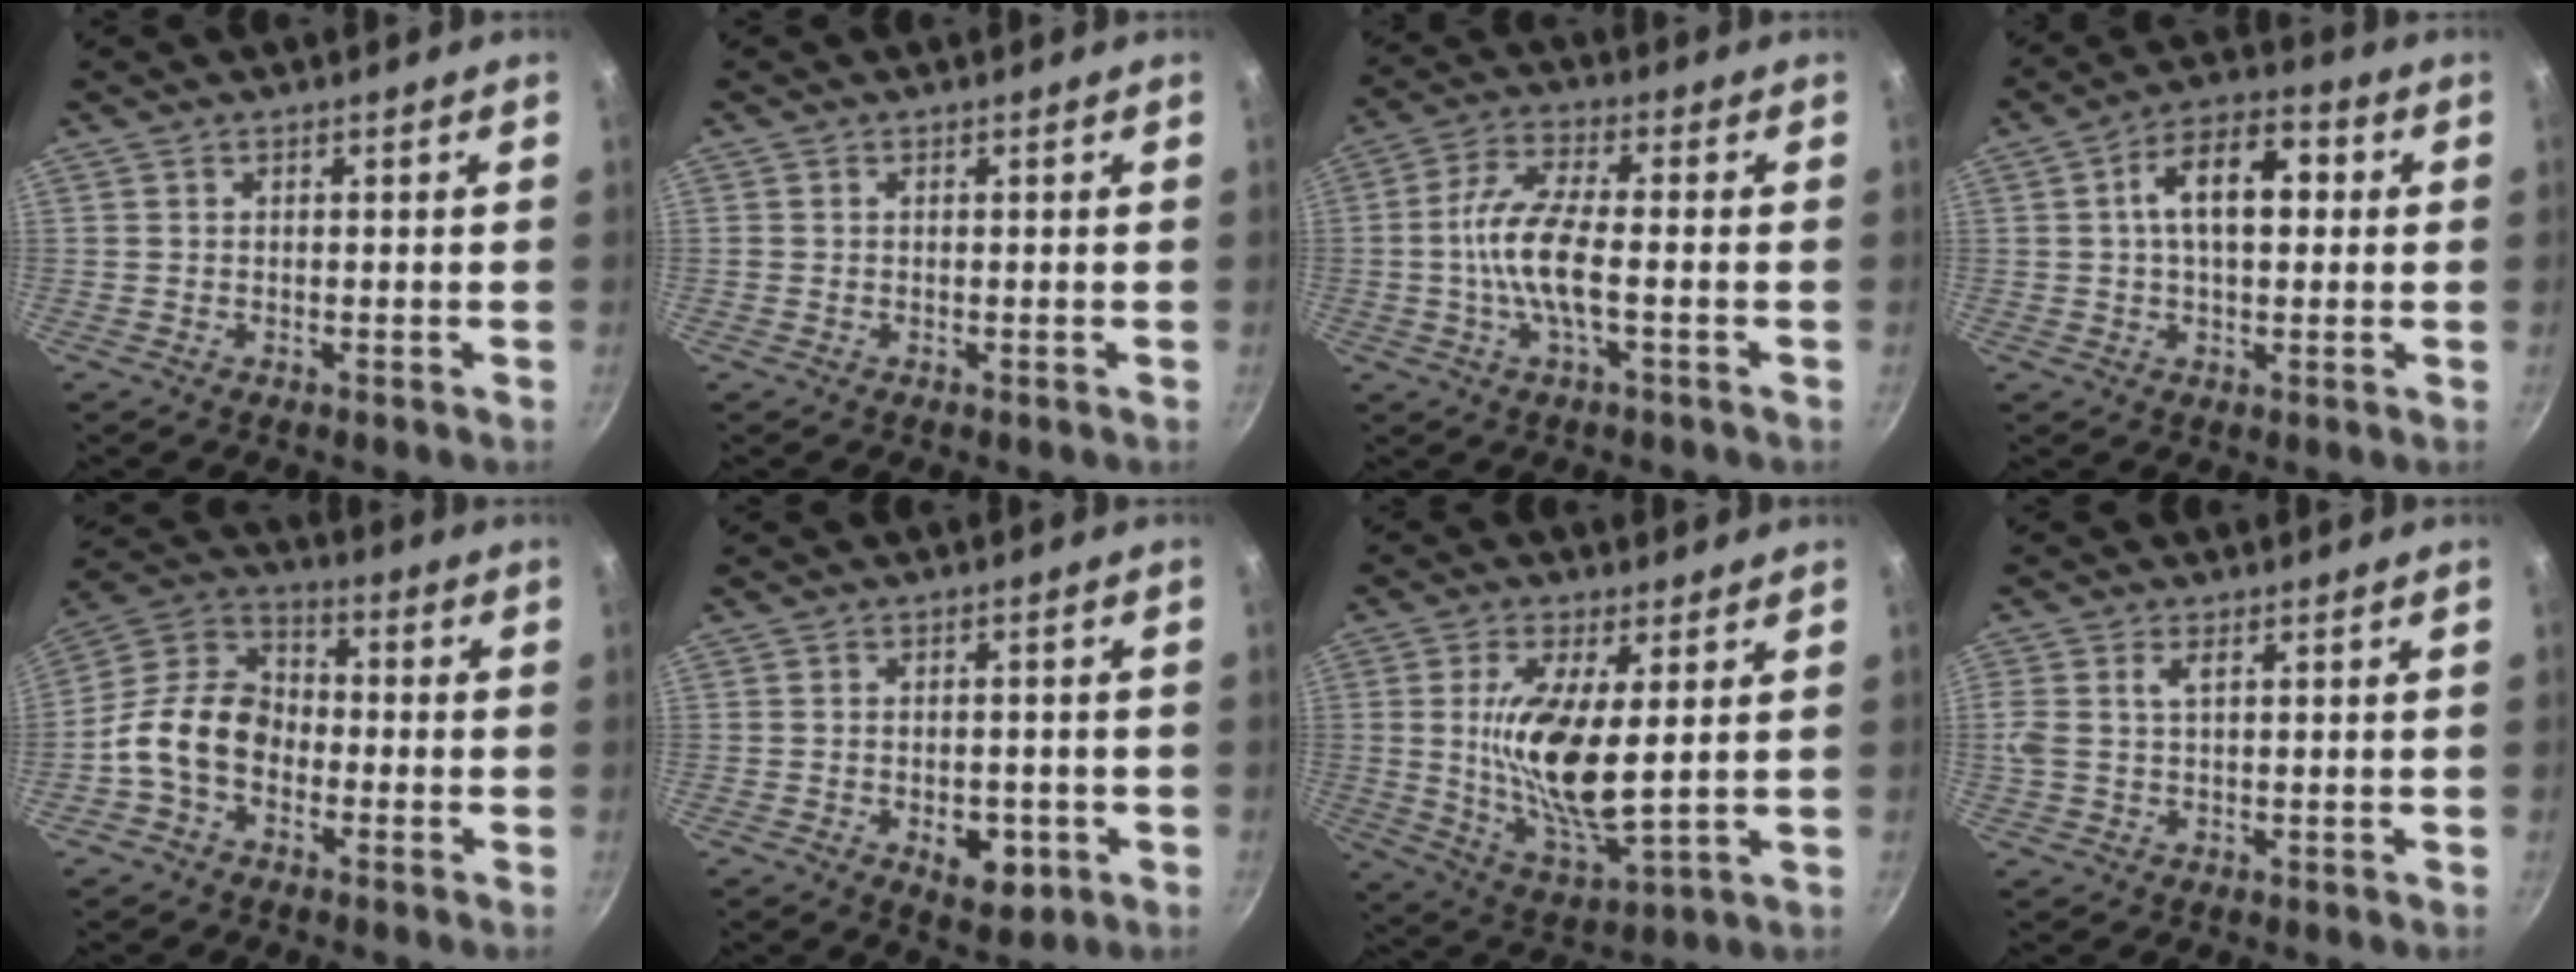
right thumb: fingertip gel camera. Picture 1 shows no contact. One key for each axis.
{"total": 0.0}
{"total": 9.6, "fx": -1.6, "fy": 2.8, "fz": 9.1, "tx": -0.191, "ty": 0.021, "tz": -0.044}
{"total": 12.0, "fx": 1.7, "fy": 6.7, "fz": 9.7, "tx": -0.125, "ty": 0.026, "tz": 0.014}
{"total": 12.0, "fx": -3.6, "fy": 8.6, "fz": 7.6, "tx": -0.106, "ty": 0.043, "tz": -0.093}
{"total": 6.7, "fx": -2.2, "fy": 3.9, "fz": 4.9, "tx": -0.043, "ty": 0.006, "tz": -0.023}
{"total": 14.4, "fx": 2.1, "fy": 5.0, "fz": 13.4, "tx": -0.260, "ty": -0.023, "tz": 0.044}
{"total": 3.2, "fx": 0.9, "fy": 1.3, "fz": 2.7, "tx": -0.057, "ty": 0.003, "tz": 0.019}